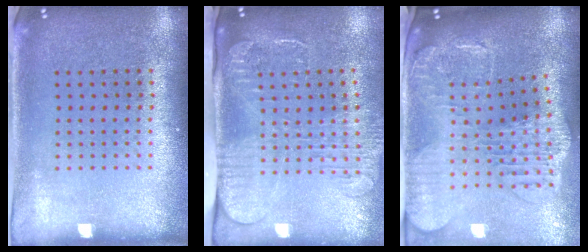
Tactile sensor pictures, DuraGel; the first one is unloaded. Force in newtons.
{"total": 2.7, "press": 2.0, "slide": 1.7}
{"total": 2.8, "press": 2.4, "slide": 1.4}